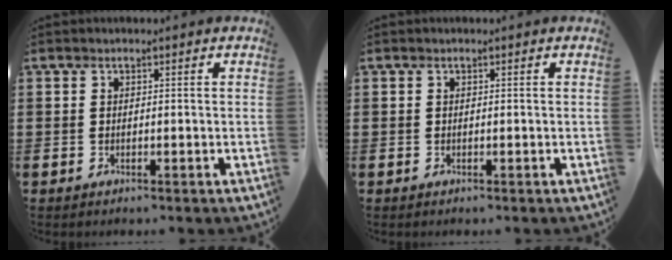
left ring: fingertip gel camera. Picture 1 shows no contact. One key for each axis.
{"total": 0.0}